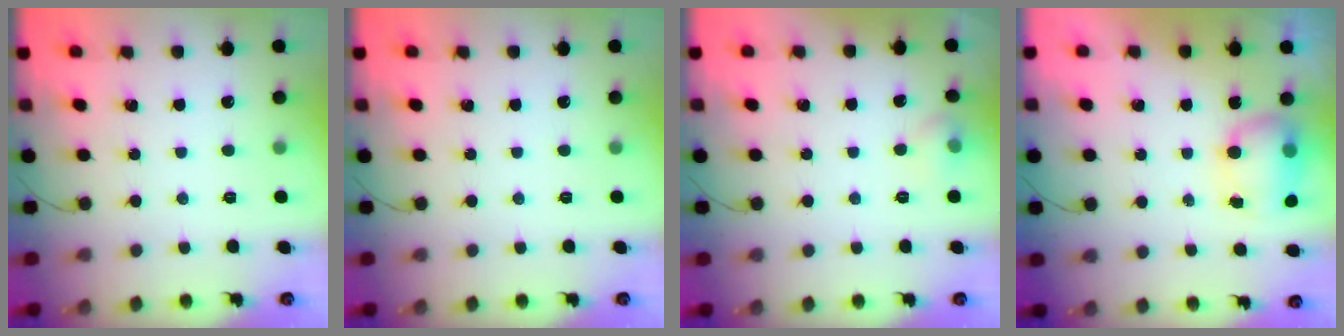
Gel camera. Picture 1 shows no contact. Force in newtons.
{"total": 0.0}
{"total": 5.5, "press": 5.1, "slide": 1.9}
{"total": 7.4, "press": 7.3, "slide": 0.9}